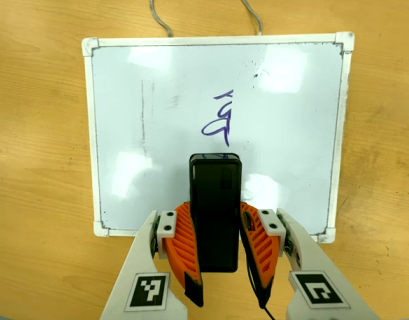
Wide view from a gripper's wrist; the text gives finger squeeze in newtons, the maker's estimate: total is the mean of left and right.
{"total": 8.0, "left": 6.2, "right": 9.7}